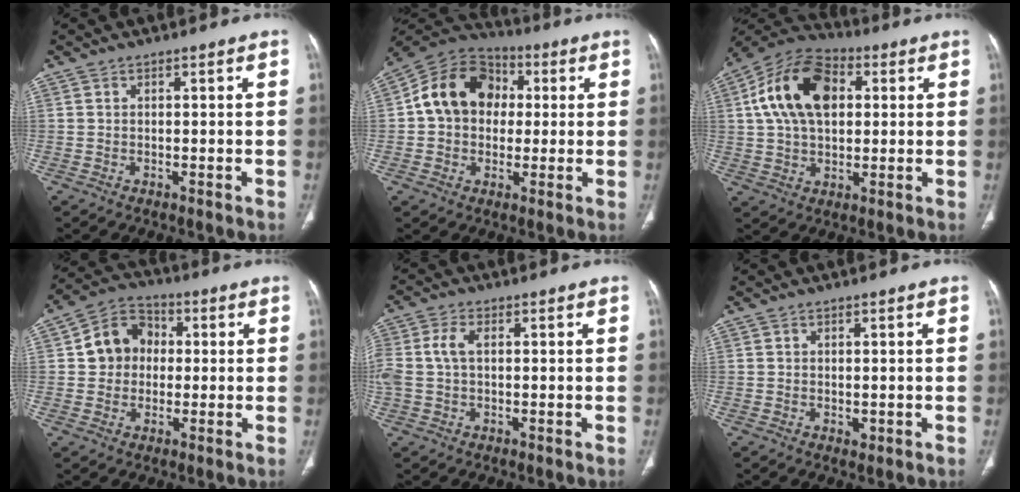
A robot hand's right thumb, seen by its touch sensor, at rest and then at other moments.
{"total": 14.6, "force": [1.8, 11.7, 8.5], "torque": [-0.120, 0.028, 0.020]}
{"total": 17.0, "force": [3.7, 10.7, 12.6], "torque": [-0.214, 0.016, 0.059]}
{"total": 9.4, "force": [0.7, 8.1, 4.6], "torque": [-0.048, 0.020, 0.003]}
{"total": 6.0, "force": [0.6, 3.7, 4.7], "torque": [-0.131, 0.018, 0.012]}
{"total": 1.0, "force": [0.0, 0.7, 0.7], "torque": [-0.009, -0.002, 0.004]}